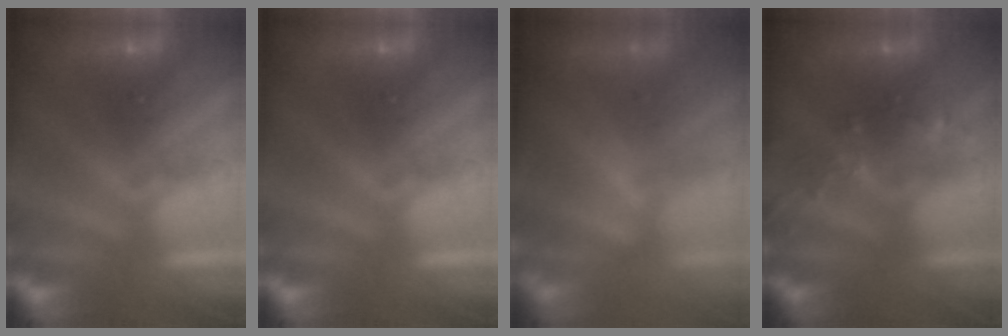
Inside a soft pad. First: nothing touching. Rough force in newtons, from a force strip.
{"total": 0.0}
{"total": 7.8}
{"total": 2.6}